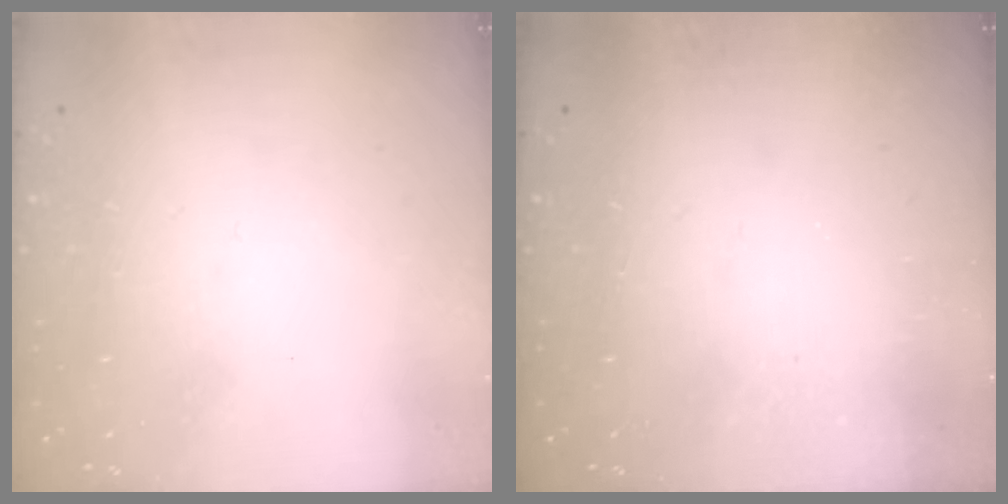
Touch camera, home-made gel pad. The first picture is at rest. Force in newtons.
{"total": 0.6, "press": 0.6, "slide": 0.2}